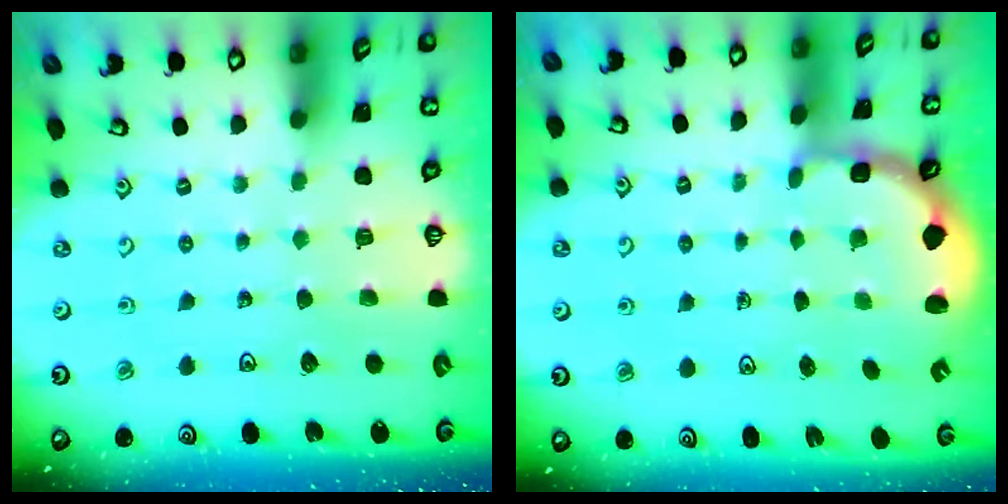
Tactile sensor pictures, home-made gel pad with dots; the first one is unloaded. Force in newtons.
{"total": 2.6, "press": 1.8, "slide": 1.9}